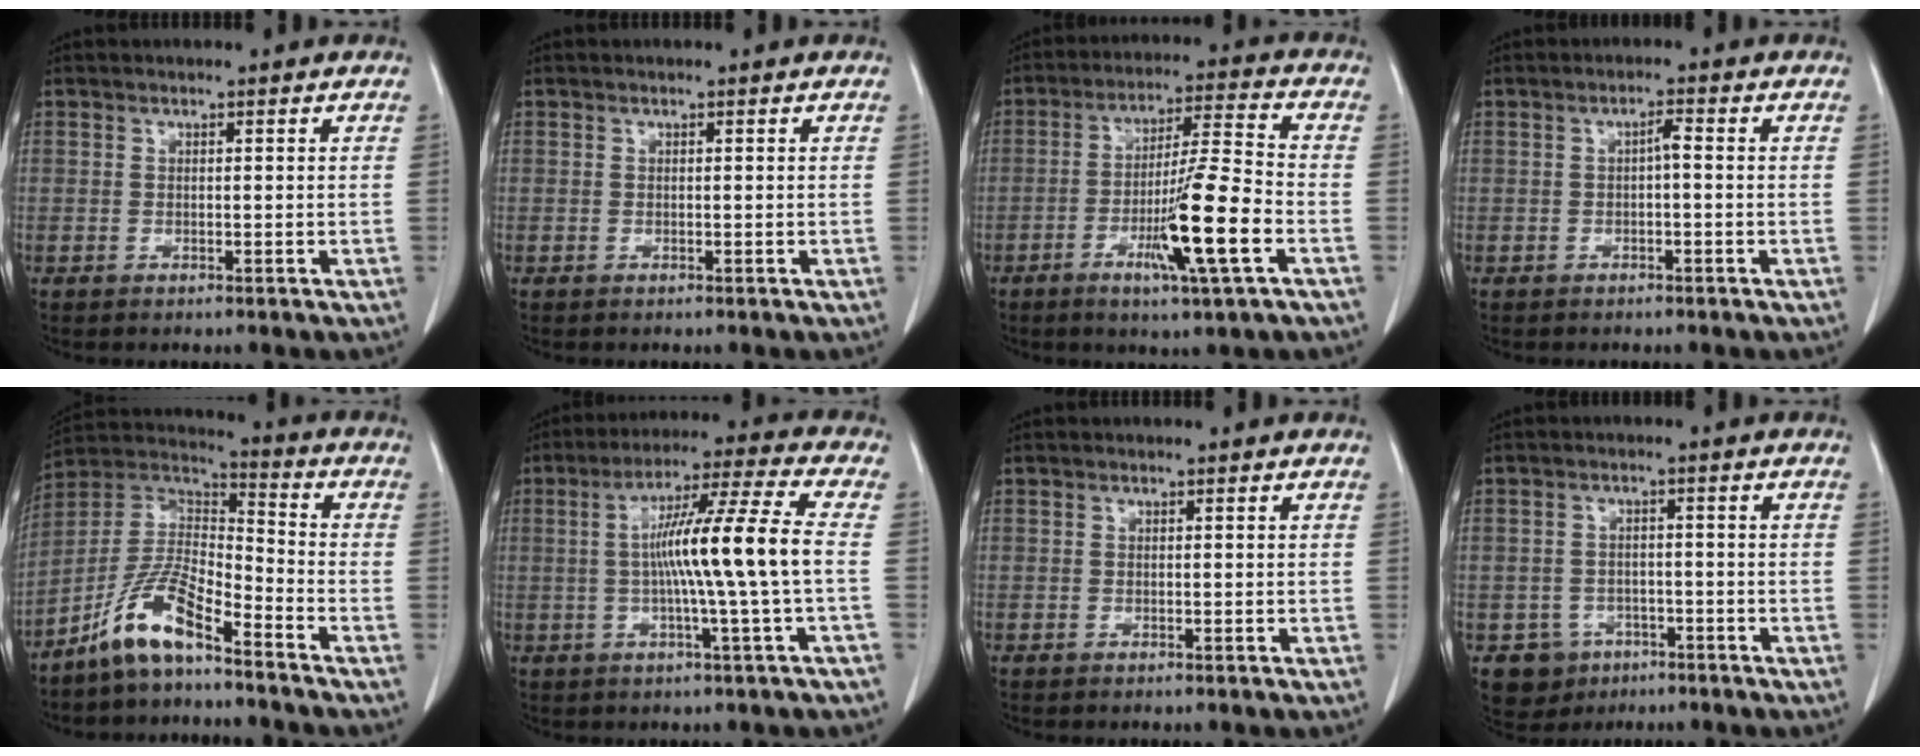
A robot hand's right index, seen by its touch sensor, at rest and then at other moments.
{"total": 0.0}
{"total": 12.6, "force": [-4.5, -0.2, 11.8], "torque": [-0.208, -0.011, -0.079]}
{"total": 1.5, "force": [0.0, 0.3, 1.4], "torque": [-0.026, 0.005, 0.001]}
{"total": 10.3, "force": [-7.4, 2.1, 6.9], "torque": [-0.151, 0.015, -0.146]}
{"total": 12.3, "force": [-0.4, -1.6, 12.2], "torque": [-0.208, 0.009, -0.009]}
{"total": 0.0}
{"total": 5.1, "force": [-2.5, 4.4, 0.5], "torque": [-0.005, 0.011, -0.033]}